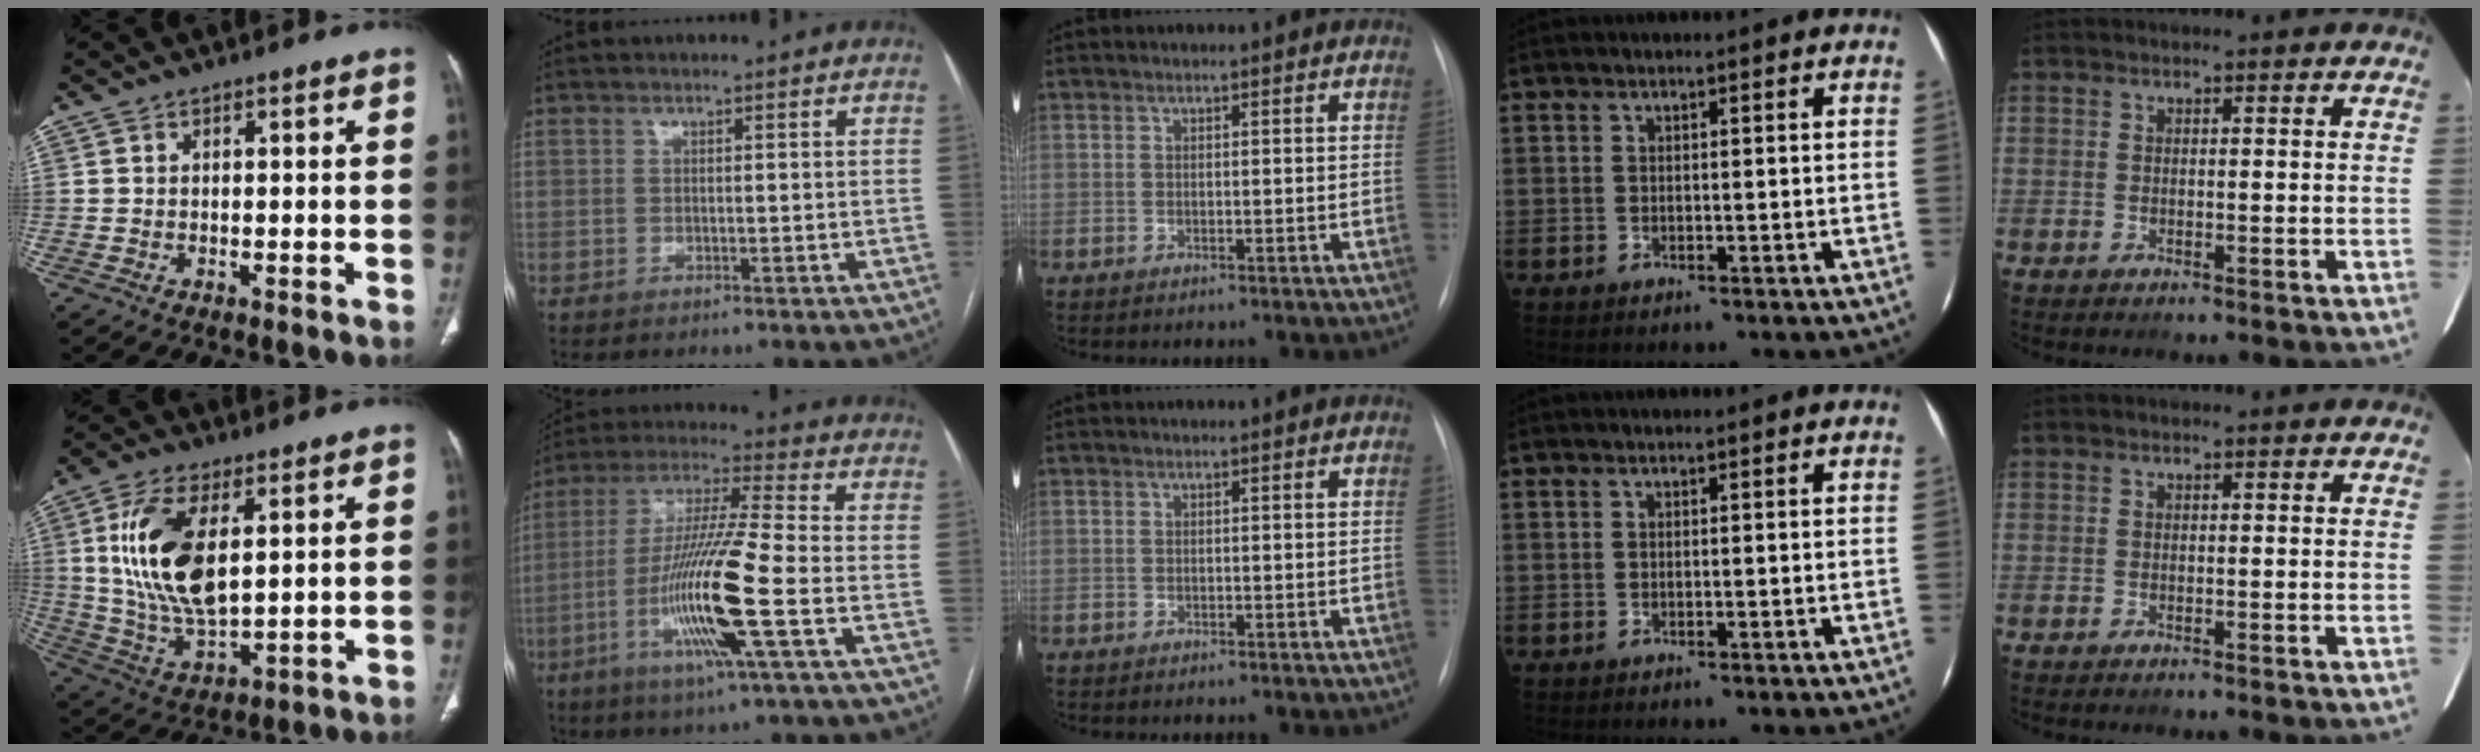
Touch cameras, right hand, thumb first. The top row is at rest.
{"thumb": {"total": 16.3, "force": [3.9, 7.8, 13.8], "torque": [-0.271, -0.019, 0.084]}, "index": {"total": 15.2, "force": [-4.6, -0.7, 14.5], "torque": [-0.296, -0.014, -0.092]}}